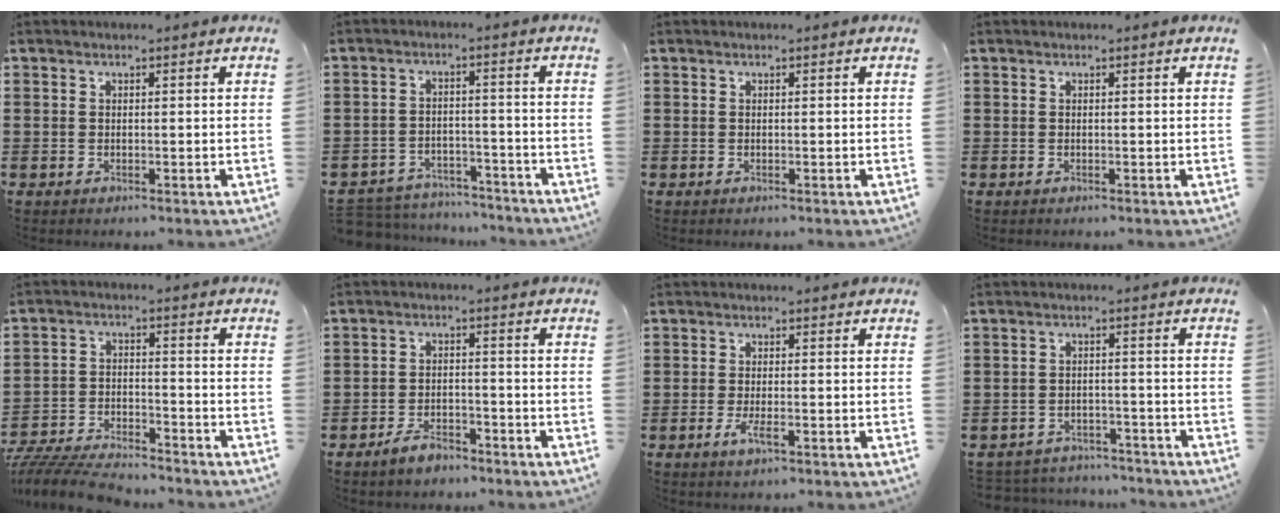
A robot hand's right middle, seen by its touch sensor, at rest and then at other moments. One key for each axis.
{"total": 4.6, "fx": -4.5, "fy": 0.9, "fz": -0.1, "tx": -0.012, "ty": 0.005, "tz": -0.098}
{"total": 0.0}
{"total": 0.0}
{"total": 7.1, "fx": -6.8, "fy": 0.9, "fz": 1.6, "tx": -0.036, "ty": 0.008, "tz": -0.134}
{"total": 3.3, "fx": -2.9, "fy": 1.2, "fz": 1.2, "tx": -0.028, "ty": 0.006, "tz": -0.058}
{"total": 2.5, "fx": -0.9, "fy": 0.6, "fz": 2.3, "tx": -0.053, "ty": -0.006, "tz": -0.020}
{"total": 3.1, "fx": -3.1, "fy": 0.5, "fz": -0.3, "tx": -0.004, "ty": 0.001, "tz": -0.068}